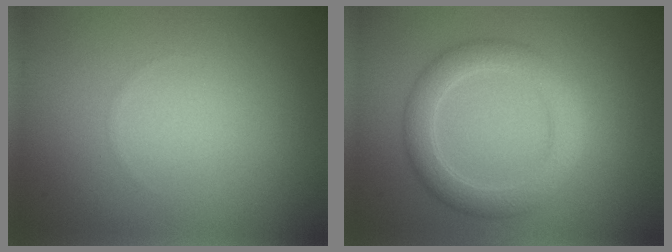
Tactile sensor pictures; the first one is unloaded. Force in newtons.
{"total": 3.9, "press": 3.9, "slide": 0.0}